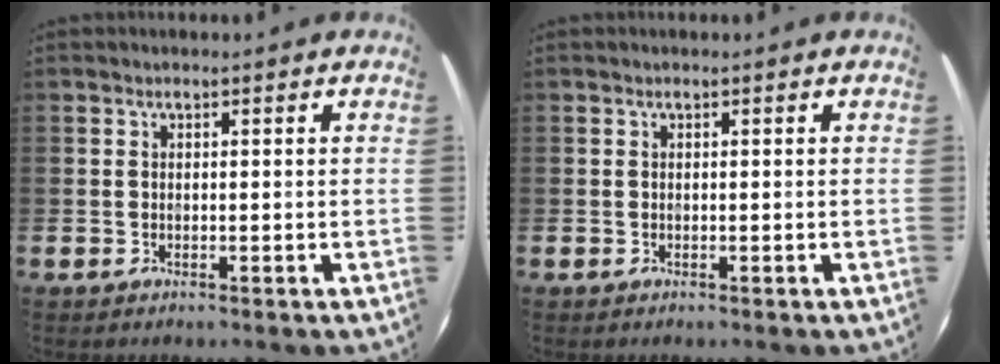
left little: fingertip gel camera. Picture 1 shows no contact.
{"total": 0.0}